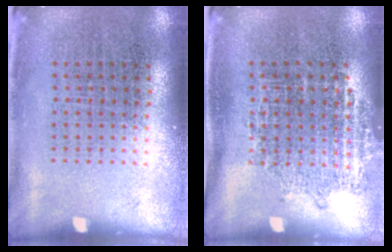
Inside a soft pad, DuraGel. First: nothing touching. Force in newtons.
{"total": 0.9, "press": 0.9, "slide": 0.2}